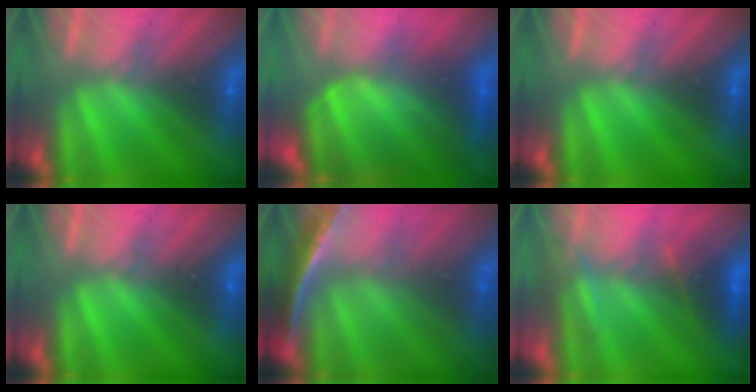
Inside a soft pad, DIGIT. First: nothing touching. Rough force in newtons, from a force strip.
{"total": 6.9}
{"total": 0.0}
{"total": 0.0}
{"total": 1.2}
{"total": 3.6}